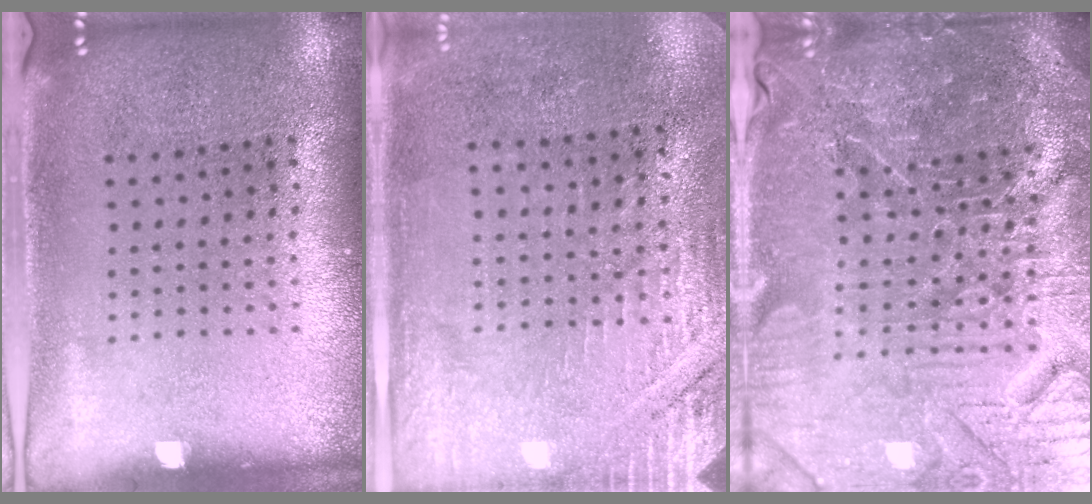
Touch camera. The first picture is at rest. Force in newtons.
{"total": 2.9, "press": 2.7, "slide": 1.1}
{"total": 5.9, "press": 5.4, "slide": 2.2}